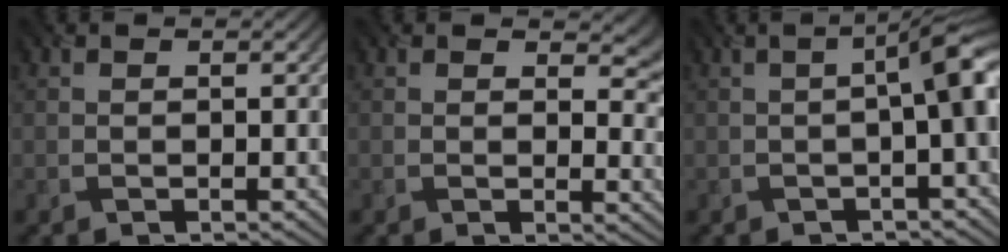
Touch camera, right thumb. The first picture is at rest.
{"total": 4.7, "force": [2.5, 2.6, 3.1], "torque": [-0.036, -0.011, 0.041]}
{"total": 5.2, "force": [-0.5, 1.3, 5.0], "torque": [-0.055, 0.012, -0.013]}